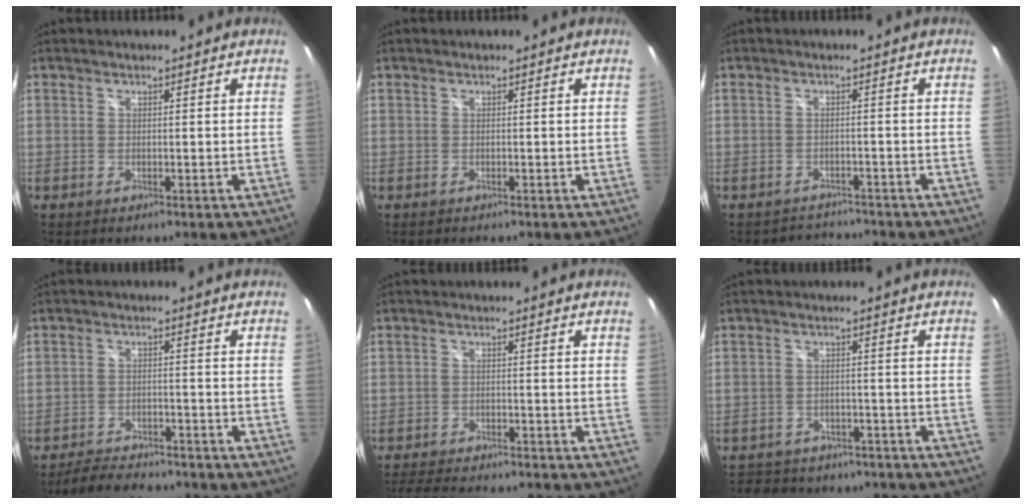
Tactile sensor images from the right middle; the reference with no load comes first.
{"total": 0.0}
{"total": 3.5, "force": [-3.4, 0.9, -0.6], "torque": [0.003, 0.007, -0.053]}
{"total": 9.7, "force": [-8.6, 2.9, 3.7], "torque": [-0.090, -0.006, -0.126]}
{"total": 10.9, "force": [-9.9, 1.8, 4.4], "torque": [-0.104, -0.016, -0.153]}
{"total": 14.0, "force": [-11.4, 6.6, 4.8], "torque": [-0.110, 0.011, -0.150]}